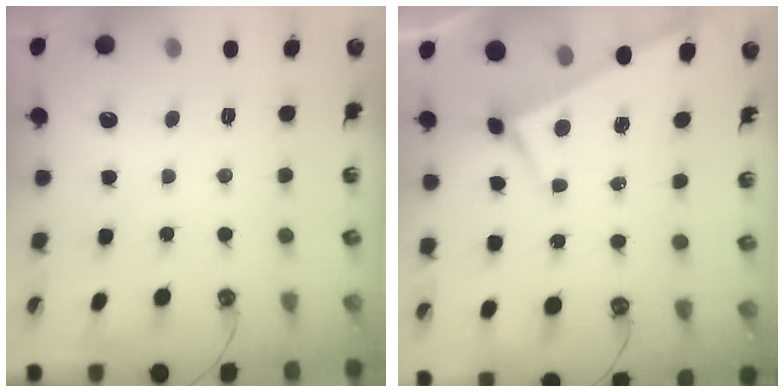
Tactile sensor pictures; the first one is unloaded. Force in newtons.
{"total": 4.0, "press": 4.0, "slide": 0.1}